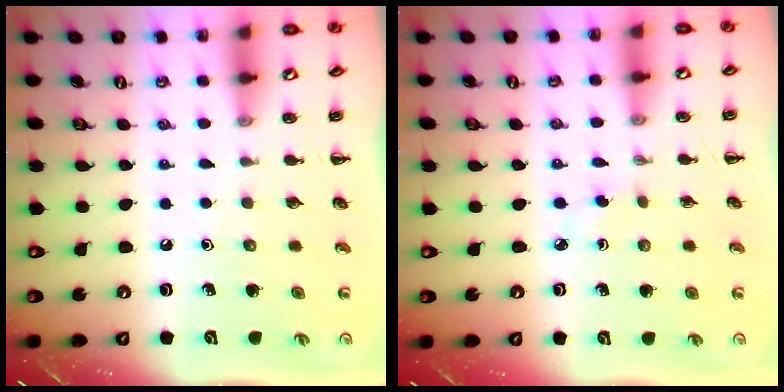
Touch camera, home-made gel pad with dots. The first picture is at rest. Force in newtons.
{"total": 2.3, "press": 2.1, "slide": 0.9}